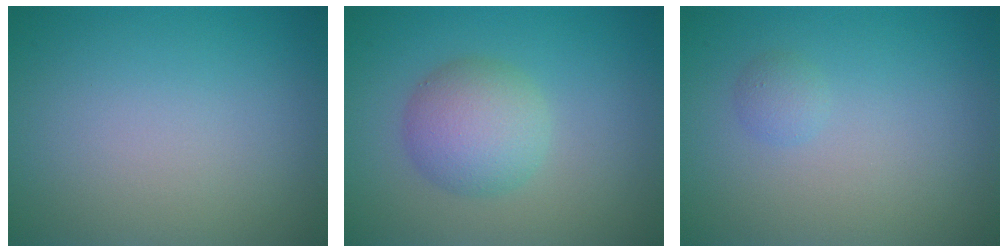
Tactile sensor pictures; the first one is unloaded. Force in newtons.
{"total": 4.3, "press": 4.3, "slide": 0.1}
{"total": 0.9, "press": 0.9, "slide": 0.1}